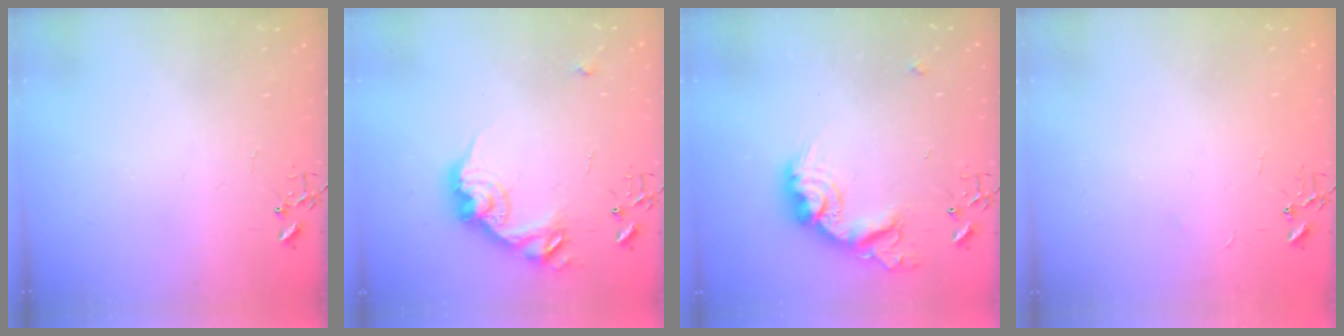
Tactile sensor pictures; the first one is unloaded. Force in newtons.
{"total": 16.0, "press": 16.0, "slide": 0.3}
{"total": 17.9, "press": 17.8, "slide": 1.1}
{"total": 2.4, "press": 2.4, "slide": 0.3}